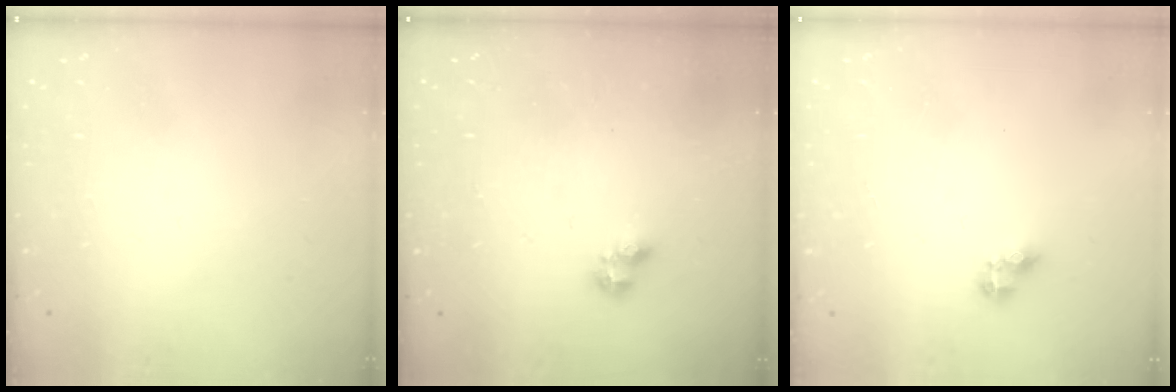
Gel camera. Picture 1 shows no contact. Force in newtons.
{"total": 1.8, "press": 1.7, "slide": 0.5}
{"total": 4.9, "press": 4.8, "slide": 0.6}